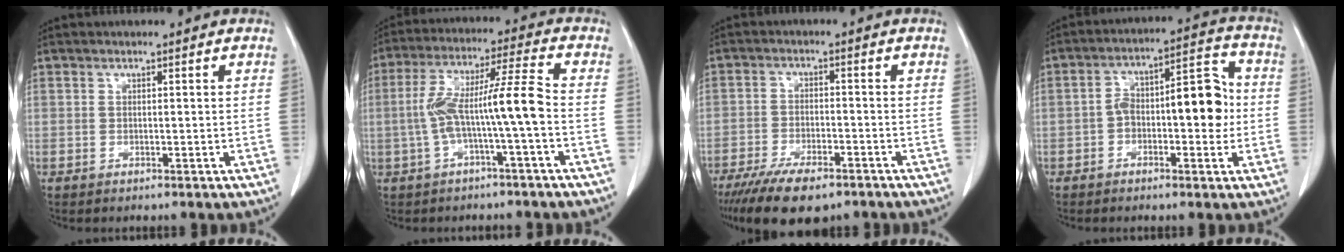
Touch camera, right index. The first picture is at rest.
{"total": 10.0, "force": [-1.8, -0.2, 9.8], "torque": [-0.189, 0.034, -0.033]}
{"total": 10.5, "force": [-7.7, 3.5, 6.2], "torque": [-0.100, -0.013, -0.123]}
{"total": 10.5, "force": [-0.9, 4.0, 9.6], "torque": [-0.143, 0.043, -0.012]}